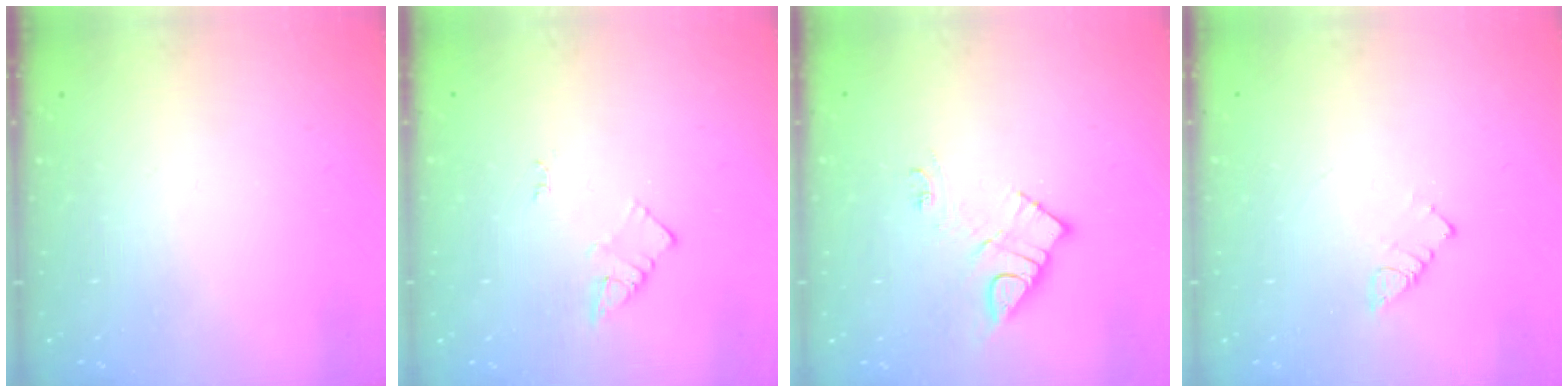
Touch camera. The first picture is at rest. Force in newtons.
{"total": 2.4, "press": 2.4, "slide": 0.3}
{"total": 9.9, "press": 9.9, "slide": 0.6}
{"total": 2.8, "press": 2.8, "slide": 0.3}